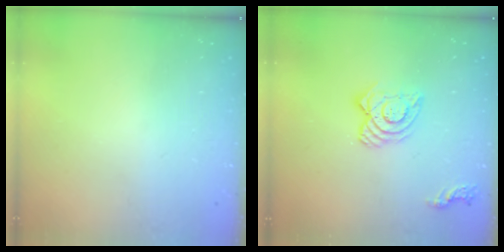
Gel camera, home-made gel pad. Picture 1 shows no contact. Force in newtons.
{"total": 11.0, "press": 10.9, "slide": 1.0}